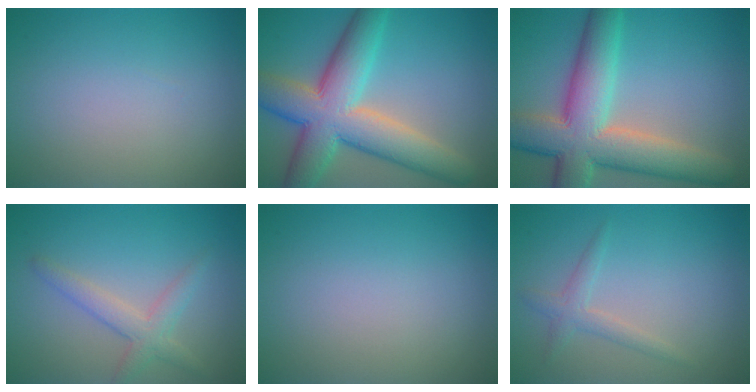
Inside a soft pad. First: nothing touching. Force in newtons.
{"total": 10.3, "press": 10.3, "slide": 0.4}
{"total": 10.8, "press": 10.8, "slide": 0.6}
{"total": 2.8, "press": 2.8, "slide": 0.2}
{"total": 0.0}
{"total": 1.7, "press": 1.7, "slide": 0.1}